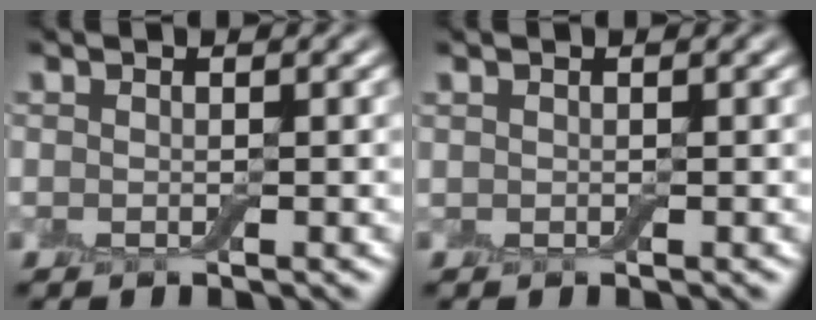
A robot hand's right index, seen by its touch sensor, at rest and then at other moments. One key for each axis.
{"total": 0.0}